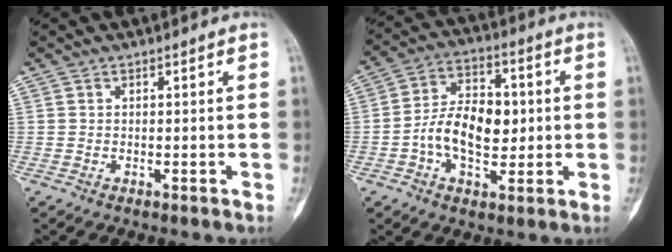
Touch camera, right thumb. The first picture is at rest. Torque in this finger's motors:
{"motor_torque": [0.93, 0.94, 0.44, -0.43, 0.08]}